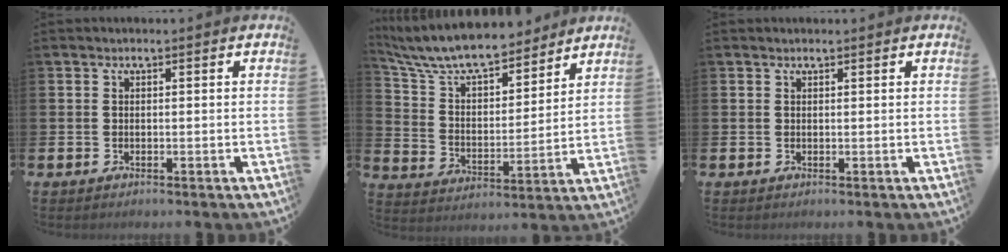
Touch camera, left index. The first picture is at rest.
{"total": 9.7, "force": [9.0, 2.4, 2.8], "torque": [-0.103, -0.057, 0.161]}
{"total": 0.6, "force": [0.6, 0.1, 0.1], "torque": [-0.001, 0.001, 0.010]}